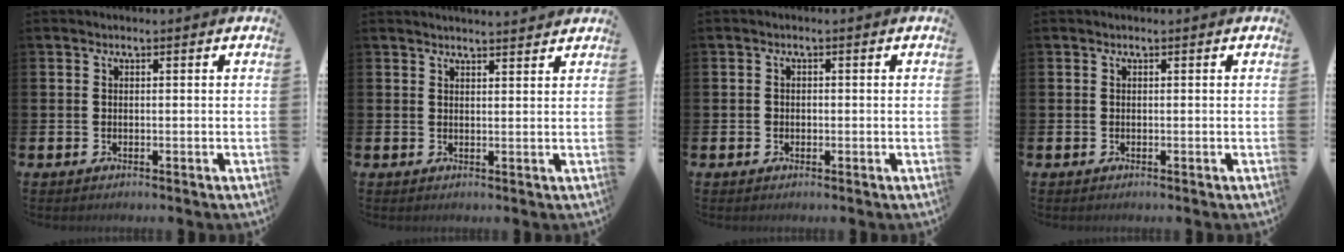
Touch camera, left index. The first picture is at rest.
{"total": 2.3, "force": [2.3, -0.1, 0.0], "torque": [0.006, -0.016, 0.040]}
{"total": 0.9, "force": [-0.2, 0.8, 0.3], "torque": [-0.001, 0.004, -0.008]}
{"total": 0.0}